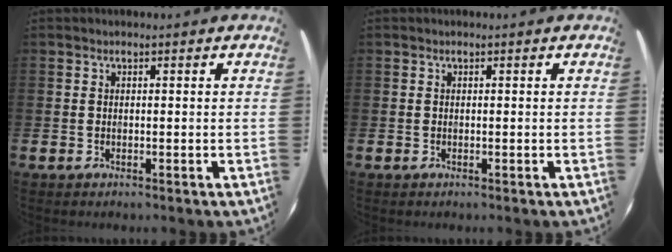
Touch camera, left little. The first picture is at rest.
{"total": 0.0}